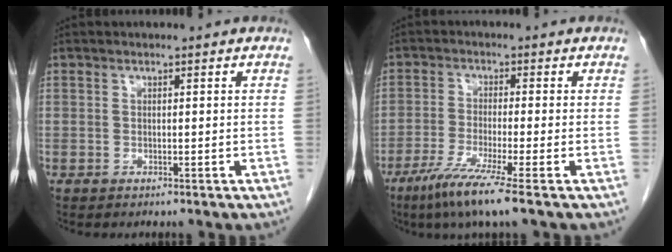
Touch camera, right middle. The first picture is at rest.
{"total": 8.1, "force": [-5.2, -1.2, 6.1], "torque": [-0.114, -0.029, -0.095]}